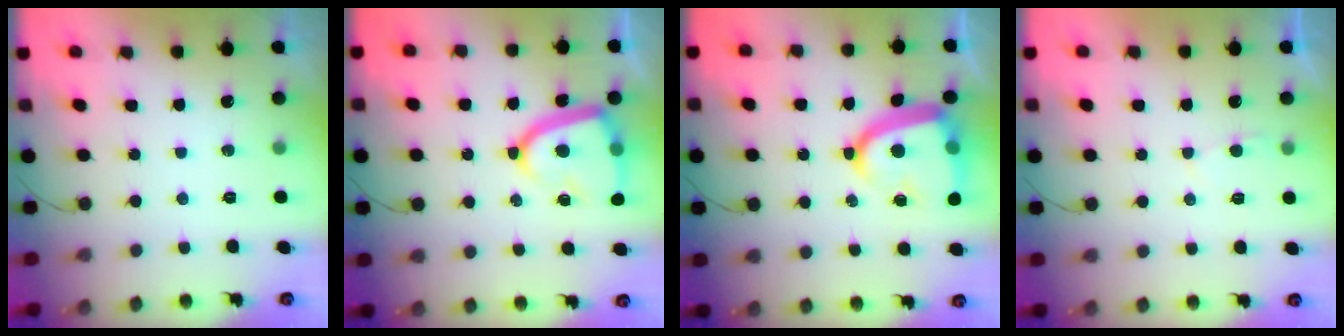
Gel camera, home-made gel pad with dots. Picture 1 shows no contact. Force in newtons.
{"total": 15.2, "press": 15.1, "slide": 1.6}
{"total": 17.0, "press": 16.9, "slide": 1.6}
{"total": 1.8, "press": 1.8, "slide": 0.3}